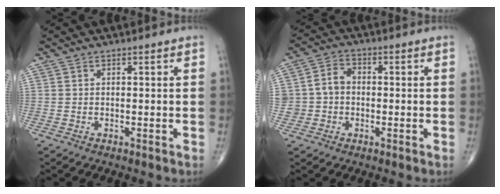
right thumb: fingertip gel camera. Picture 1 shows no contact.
{"total": 5.5, "force": [-0.4, 4.8, 2.6], "torque": [-0.033, 0.021, -0.013]}